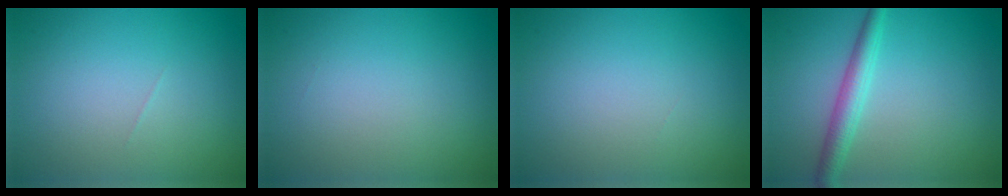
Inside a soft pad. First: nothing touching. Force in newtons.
{"total": 0.0}
{"total": 0.0}
{"total": 2.7, "press": 2.7, "slide": 0.1}